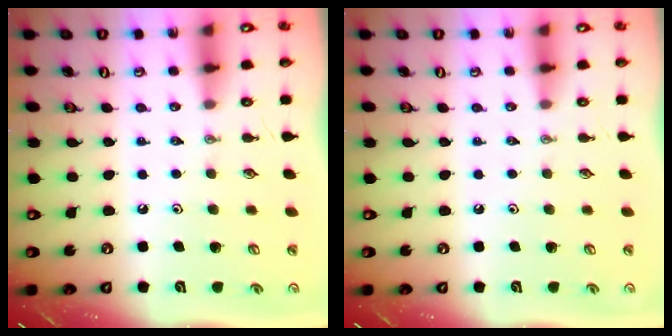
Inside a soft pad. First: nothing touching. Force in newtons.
{"total": 0.0}